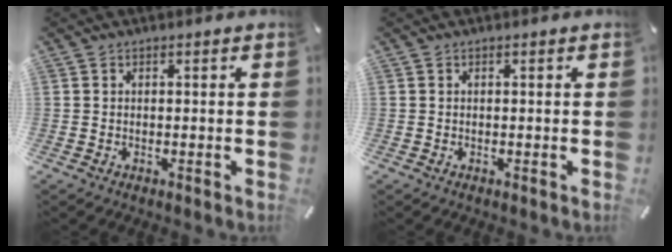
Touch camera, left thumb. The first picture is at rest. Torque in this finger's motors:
{"motor_torque": [0.00, 0.00, 0.03, 0.13, 0.00]}